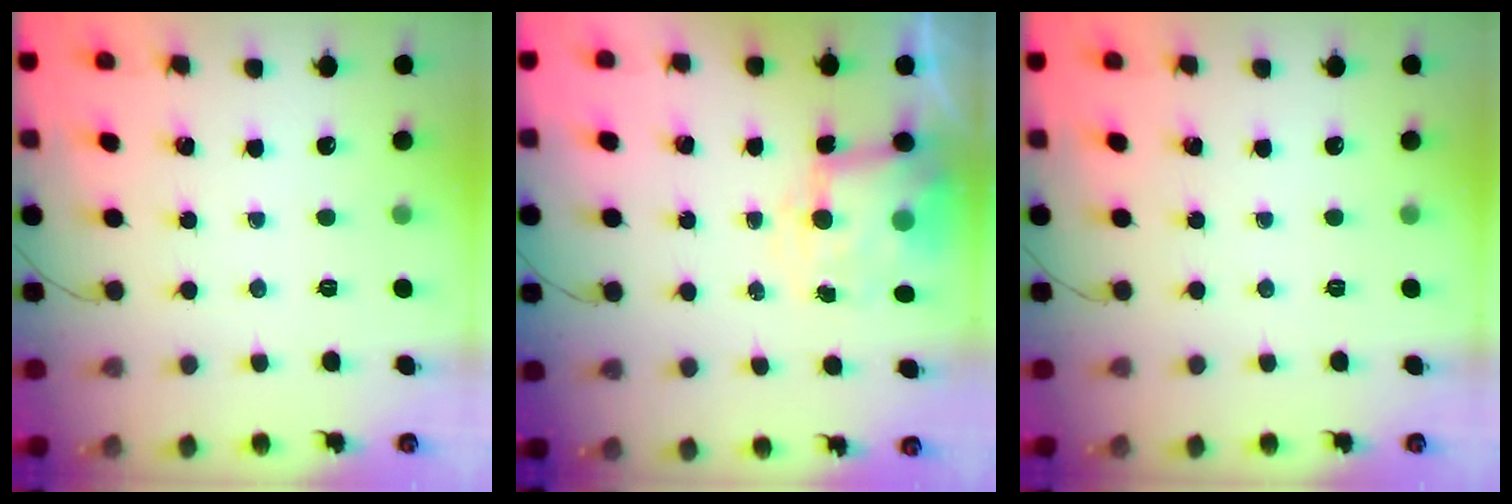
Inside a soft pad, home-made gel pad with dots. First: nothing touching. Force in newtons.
{"total": 6.5, "press": 6.5, "slide": 0.5}
{"total": 0.0}